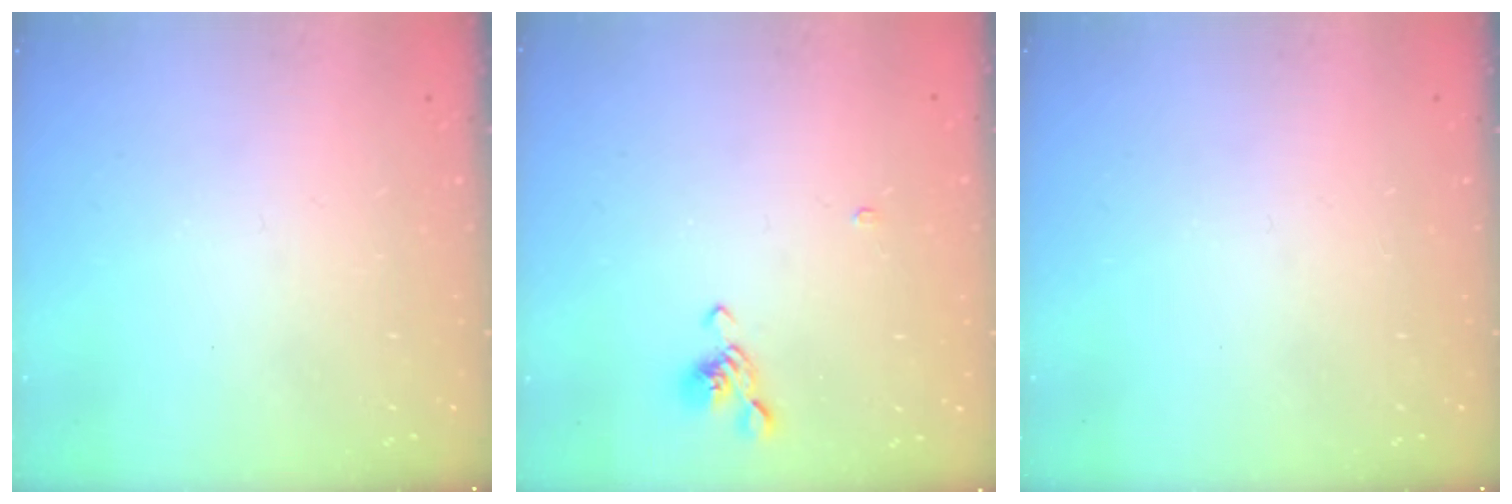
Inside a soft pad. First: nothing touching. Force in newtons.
{"total": 2.5, "press": 2.4, "slide": 0.7}
{"total": 0.0}